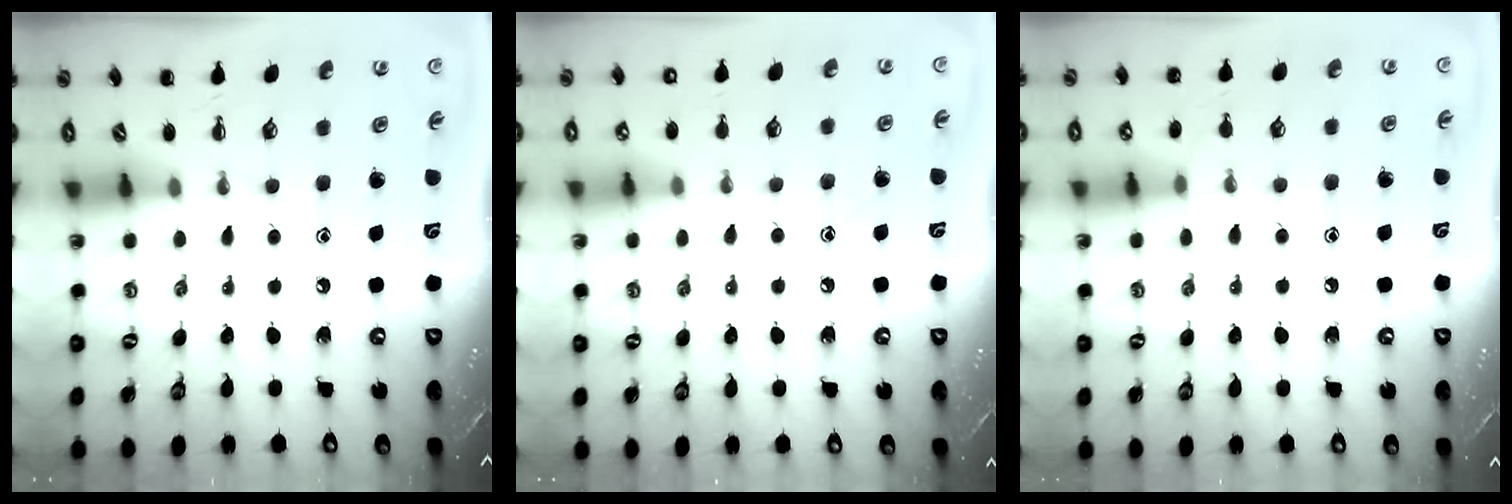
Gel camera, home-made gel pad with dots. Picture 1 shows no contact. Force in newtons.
{"total": 7.2, "press": 6.9, "slide": 2.0}
{"total": 5.1, "press": 4.8, "slide": 1.7}